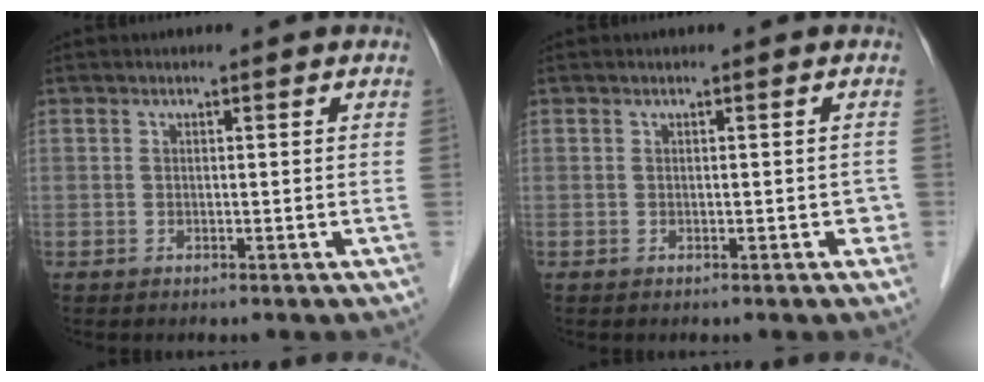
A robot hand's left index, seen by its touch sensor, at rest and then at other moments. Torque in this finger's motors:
{"motor_torque": [-0.03, -0.07, 0.00, -0.01]}